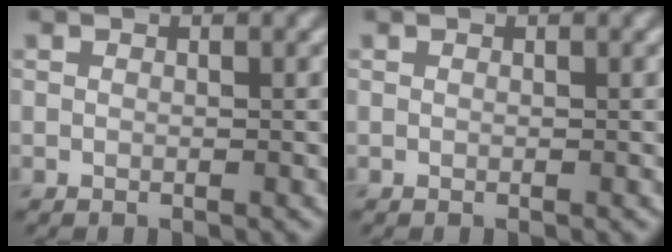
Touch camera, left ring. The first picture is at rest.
{"total": 0.0}